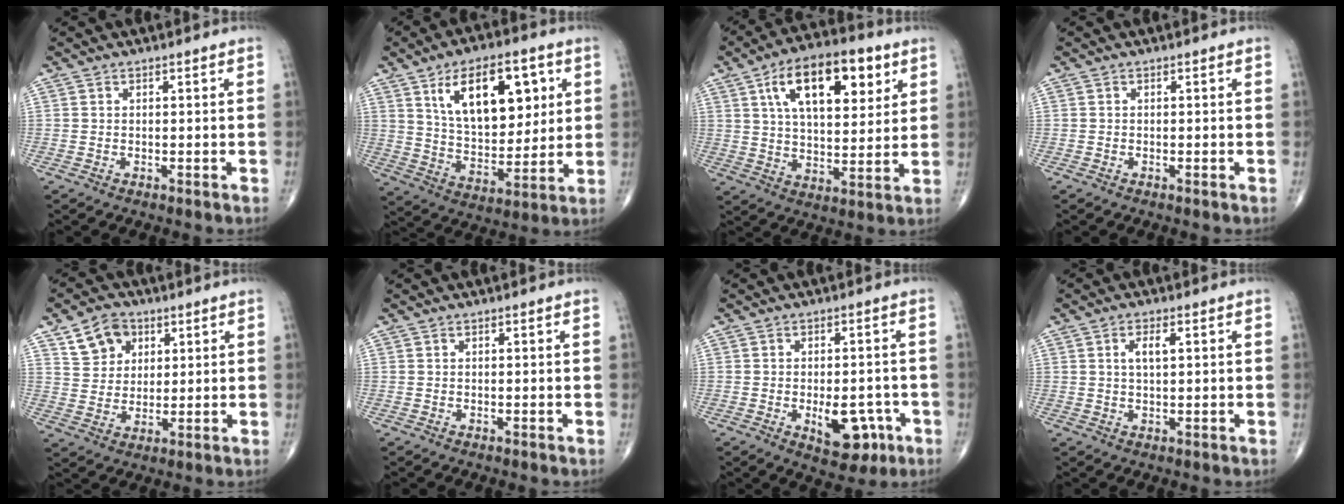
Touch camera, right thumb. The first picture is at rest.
{"total": 18.5, "force": [7.0, 9.6, 14.2], "torque": [-0.181, -0.029, 0.125]}
{"total": 18.6, "force": [7.7, 8.9, 14.4], "torque": [-0.197, -0.016, 0.125]}
{"total": 0.0}
{"total": 8.3, "force": [4.1, 6.4, 3.4], "torque": [-0.029, -0.013, 0.073]}
{"total": 0.0}
{"total": 8.6, "force": [-2.9, 4.6, 6.7], "torque": [-0.068, 0.012, -0.029]}
{"total": 3.4, "force": [1.0, 1.3, 2.9], "torque": [-0.056, 0.003, 0.017]}